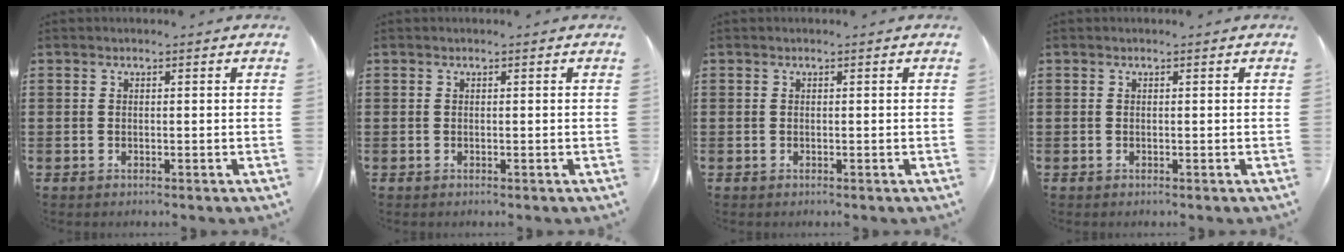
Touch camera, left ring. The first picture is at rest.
{"total": 0.0}
{"total": 0.0}
{"total": 0.0}